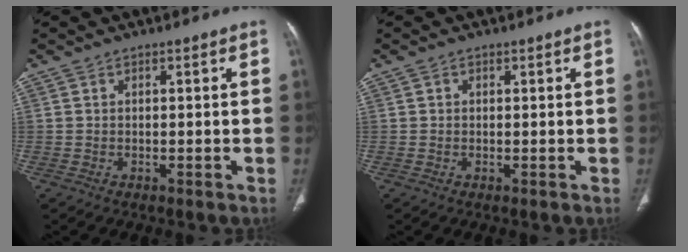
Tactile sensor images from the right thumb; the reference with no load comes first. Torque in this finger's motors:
{"motor_torque": [-0.08, -0.62, -0.44, 0.10, -0.01]}